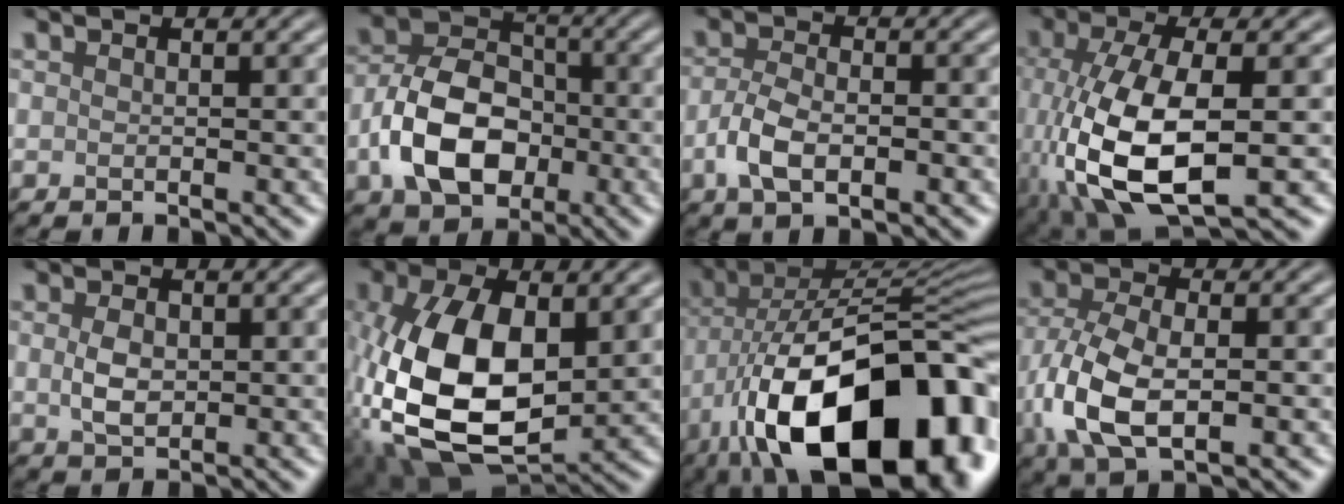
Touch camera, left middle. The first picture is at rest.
{"total": 8.5, "force": [-2.2, 6.0, 5.6], "torque": [-0.105, 0.007, -0.047]}
{"total": 4.2, "force": [-1.5, 2.1, 3.3], "torque": [-0.063, -0.001, -0.030]}
{"total": 10.3, "force": [-2.8, 4.5, 8.9], "torque": [-0.201, -0.013, -0.052]}
{"total": 2.5, "force": [0.2, 1.7, 1.8], "torque": [-0.041, 0.002, 0.005]}
{"total": 13.3, "force": [-1.2, 7.6, 10.8], "torque": [-0.246, -0.009, -0.019]}
{"total": 19.1, "force": [-7.9, 9.5, 14.7], "torque": [-0.238, -0.004, -0.118]}
{"total": 7.8, "force": [-1.8, 4.4, 6.2], "torque": [-0.142, -0.012, -0.035]}